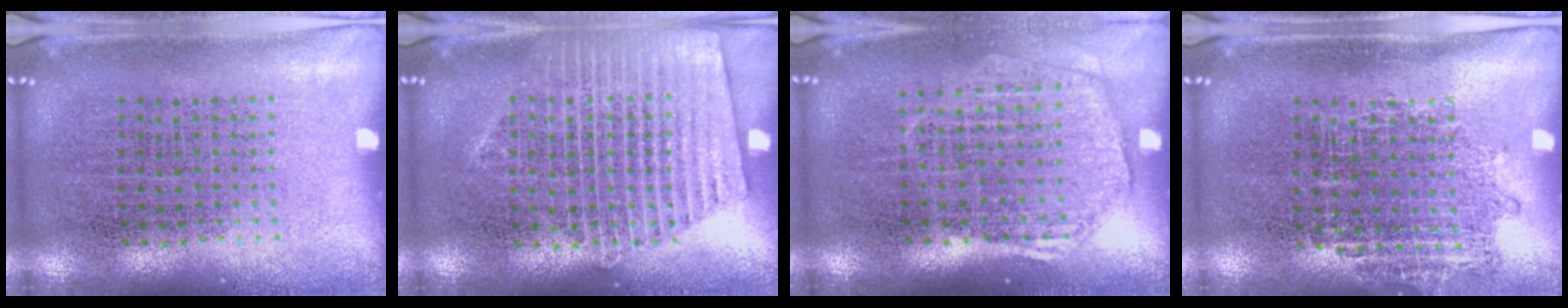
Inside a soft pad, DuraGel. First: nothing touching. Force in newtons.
{"total": 1.6, "press": 1.6, "slide": 0.2}
{"total": 1.9, "press": 1.7, "slide": 0.8}
{"total": 0.9, "press": 0.9, "slide": 0.2}